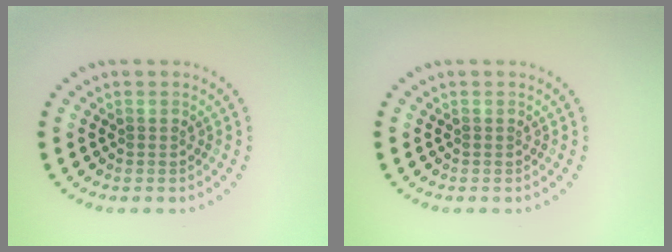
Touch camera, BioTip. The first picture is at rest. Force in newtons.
{"total": 0.0}